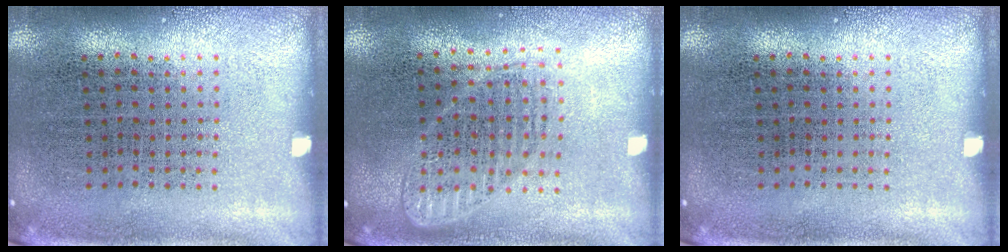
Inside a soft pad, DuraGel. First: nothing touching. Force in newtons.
{"total": 1.6, "press": 1.4, "slide": 0.7}
{"total": 0.0}